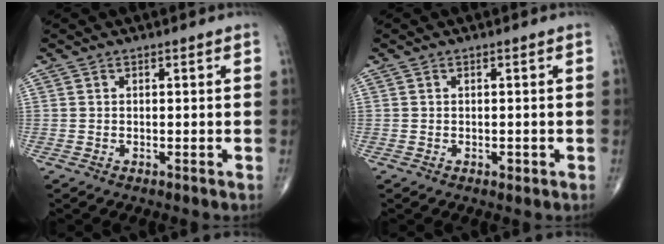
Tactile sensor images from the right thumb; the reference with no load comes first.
{"total": 0.8, "force": [-0.3, 0.6, 0.5], "torque": [-0.004, 0.000, -0.004]}